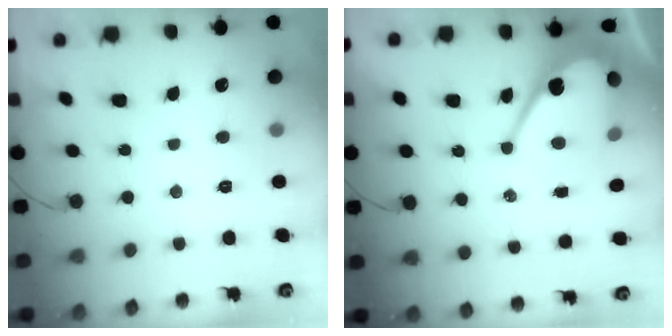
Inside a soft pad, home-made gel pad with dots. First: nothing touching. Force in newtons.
{"total": 13.7, "press": 13.6, "slide": 1.2}